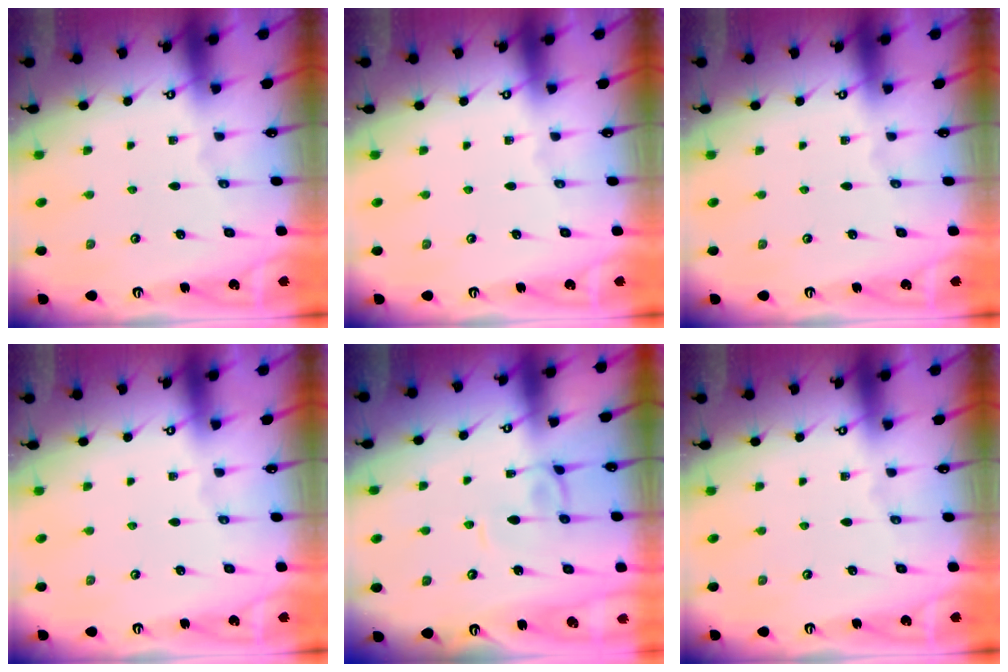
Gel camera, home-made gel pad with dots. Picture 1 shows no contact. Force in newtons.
{"total": 0.0}
{"total": 0.0}
{"total": 0.0}
{"total": 0.6, "press": 0.5, "slide": 0.2}
{"total": 0.0}